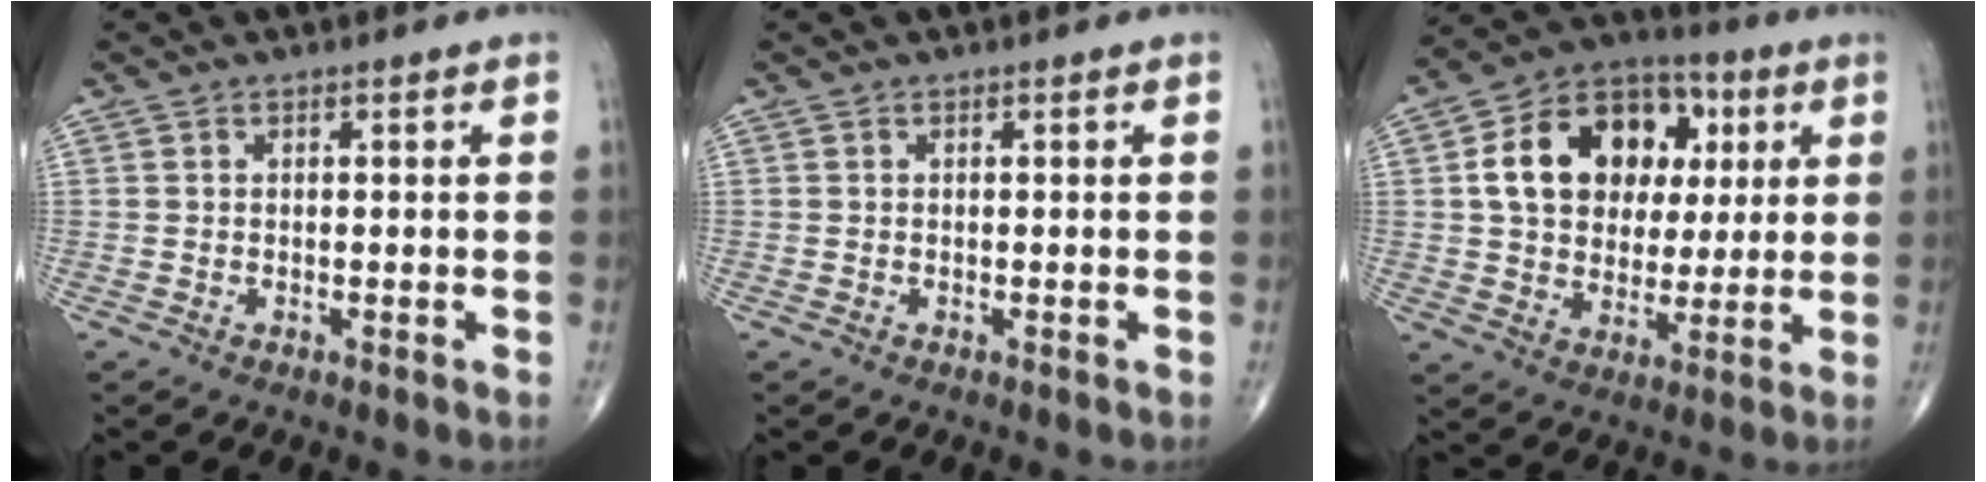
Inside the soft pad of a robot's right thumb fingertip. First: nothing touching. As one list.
[{"total": 0.0}, {"total": 18.5, "force": [4.2, 13.8, 11.5], "torque": [-0.160, 0.012, 0.067]}]